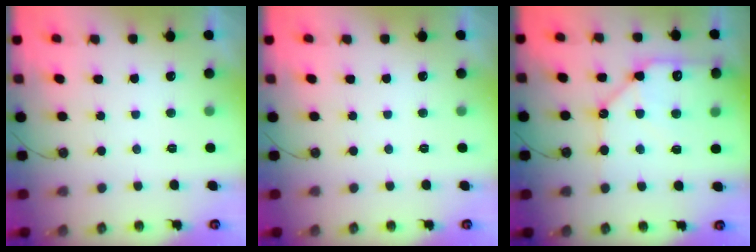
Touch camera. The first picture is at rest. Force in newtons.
{"total": 0.0}
{"total": 13.8, "press": 13.7, "slide": 1.5}